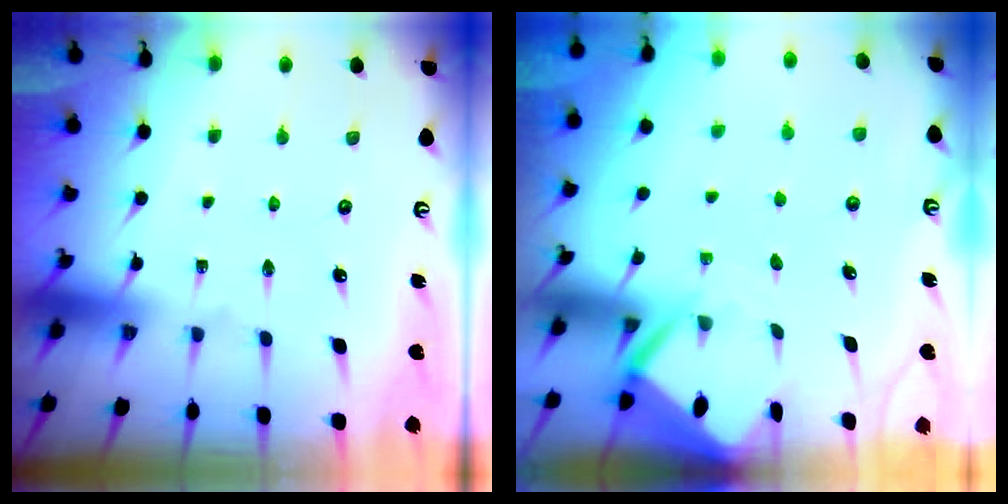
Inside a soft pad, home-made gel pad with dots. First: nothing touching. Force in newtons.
{"total": 2.8, "press": 2.8, "slide": 0.1}